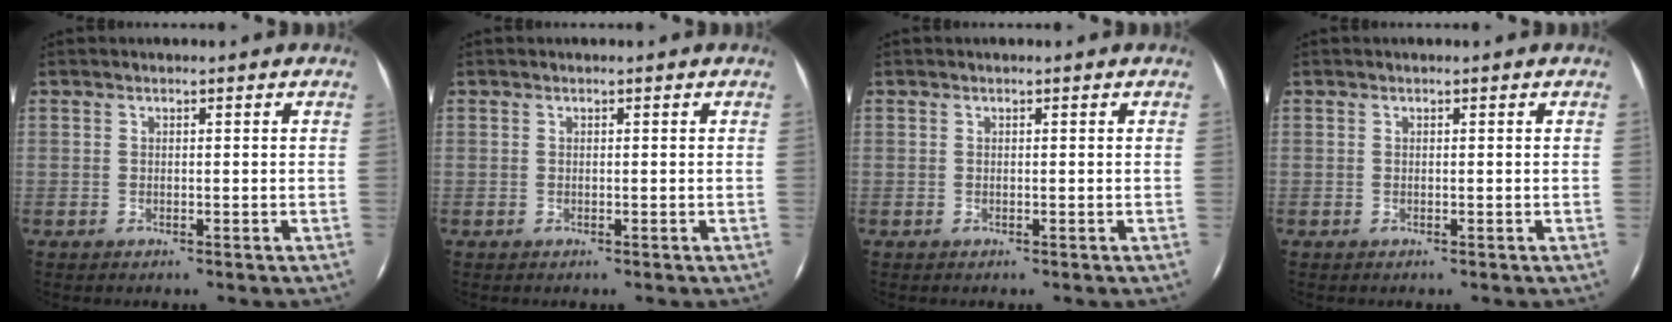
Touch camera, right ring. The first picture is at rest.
{"total": 0.0}
{"total": 0.0}
{"total": 0.0}